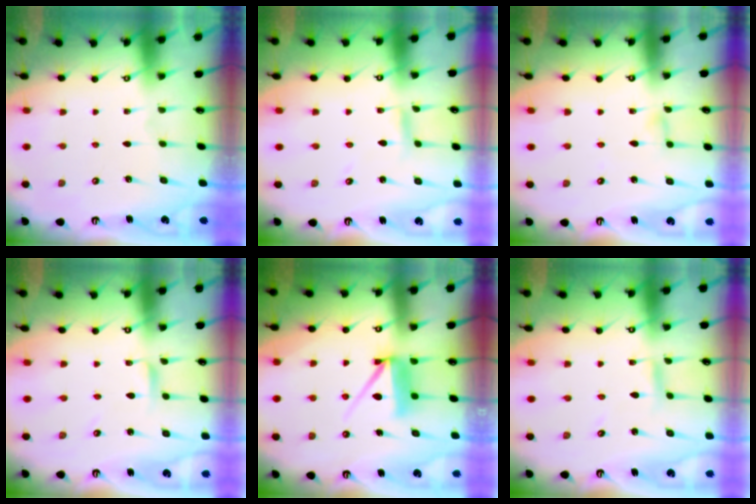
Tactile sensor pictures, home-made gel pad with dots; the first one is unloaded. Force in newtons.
{"total": 2.9, "press": 2.9, "slide": 0.1}
{"total": 3.4, "press": 3.4, "slide": 0.4}
{"total": 2.1, "press": 2.1, "slide": 0.2}
{"total": 8.7, "press": 8.6, "slide": 0.5}
{"total": 2.9, "press": 2.9, "slide": 0.1}